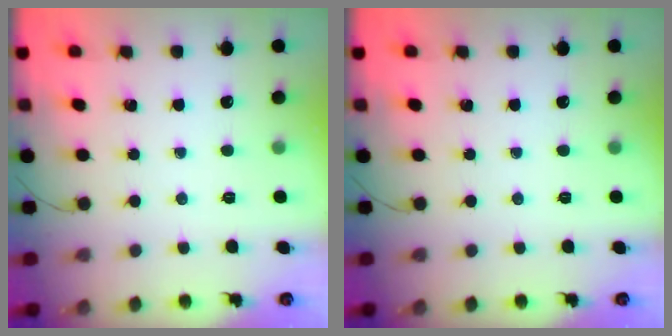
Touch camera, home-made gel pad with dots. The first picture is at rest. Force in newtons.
{"total": 0.0}